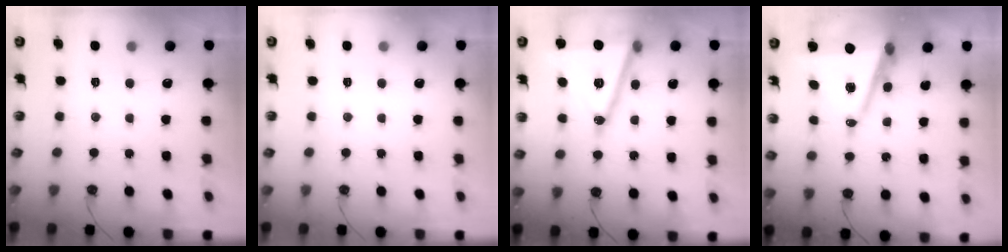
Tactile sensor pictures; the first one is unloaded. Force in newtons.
{"total": 0.0}
{"total": 21.4, "press": 21.1, "slide": 3.5}
{"total": 12.4, "press": 11.7, "slide": 4.1}